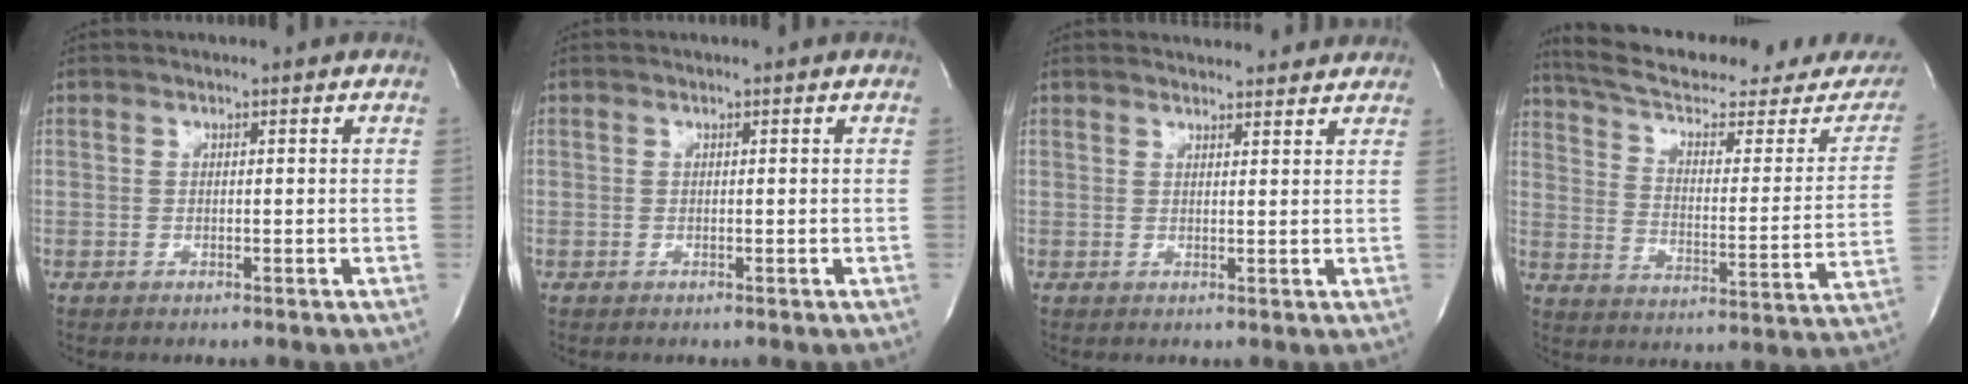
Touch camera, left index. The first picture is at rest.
{"total": 0.0}
{"total": 7.7, "force": [7.4, 1.7, 1.5], "torque": [-0.012, 0.013, 0.076]}
{"total": 27.3, "force": [23.8, 6.4, 11.6], "torque": [-0.183, -0.032, 0.310]}